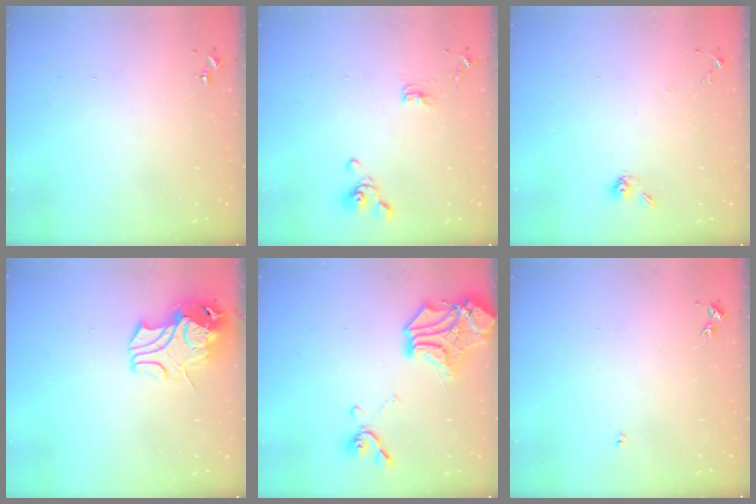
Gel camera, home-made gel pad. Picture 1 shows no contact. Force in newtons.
{"total": 7.7, "press": 7.3, "slide": 2.3}
{"total": 6.5, "press": 6.4, "slide": 1.5}
{"total": 12.1, "press": 12.0, "slide": 1.8}
{"total": 17.6, "press": 17.6, "slide": 1.5}
{"total": 3.0, "press": 3.0, "slide": 0.4}